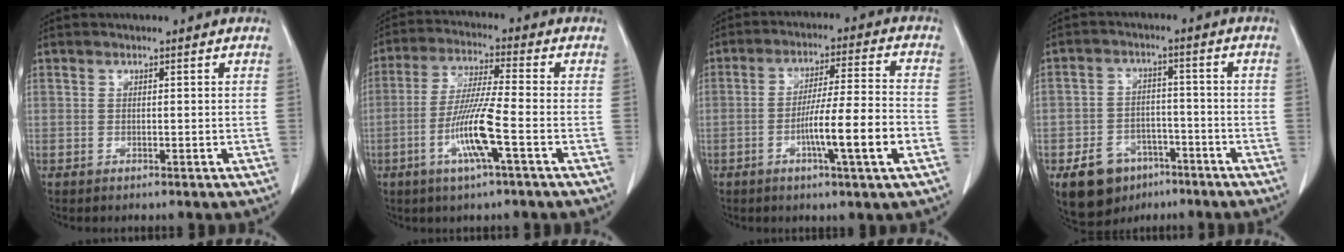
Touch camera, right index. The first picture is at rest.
{"total": 9.7, "force": [-3.5, -0.1, 9.1], "torque": [-0.179, -0.009, -0.071]}
{"total": 11.2, "force": [-3.7, -0.3, 10.6], "torque": [-0.175, -0.001, -0.063]}
{"total": 8.7, "force": [-5.1, 6.3, 3.2], "torque": [-0.054, 0.011, -0.074]}